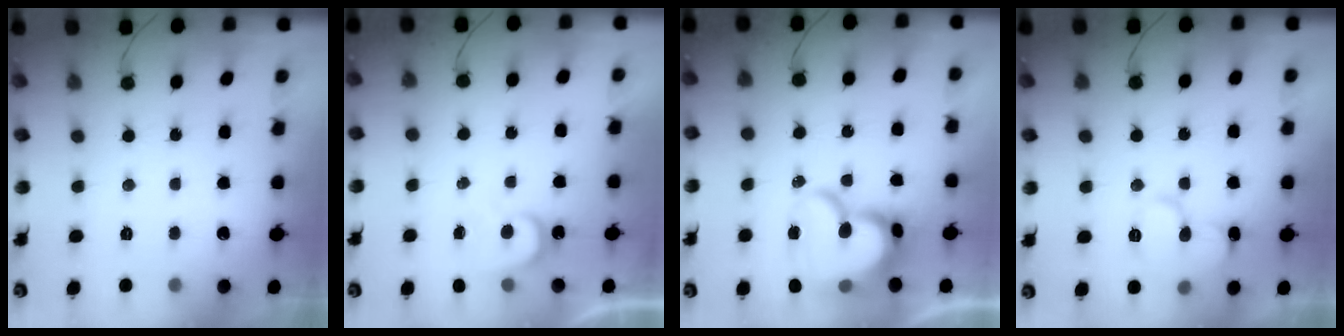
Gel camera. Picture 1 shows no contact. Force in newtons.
{"total": 4.8, "press": 4.8, "slide": 0.7}
{"total": 18.9, "press": 18.8, "slide": 1.6}
{"total": 10.7, "press": 10.7, "slide": 1.1}